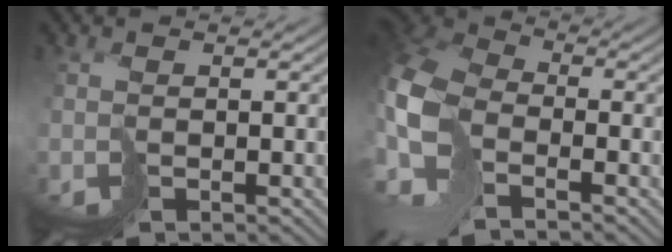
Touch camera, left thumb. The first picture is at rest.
{"total": 9.2, "force": [-2.8, 6.1, 6.3], "torque": [-0.164, 0.001, -0.068]}